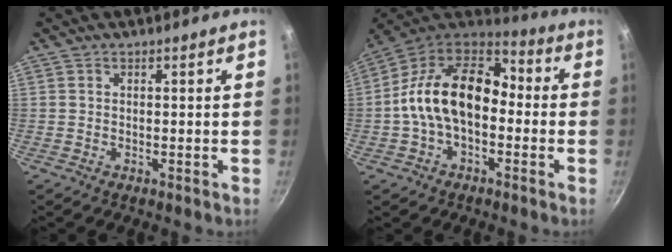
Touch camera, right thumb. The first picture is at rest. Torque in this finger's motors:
{"motor_torque": [2.33, 2.68, 1.46, -0.93, 0.20]}